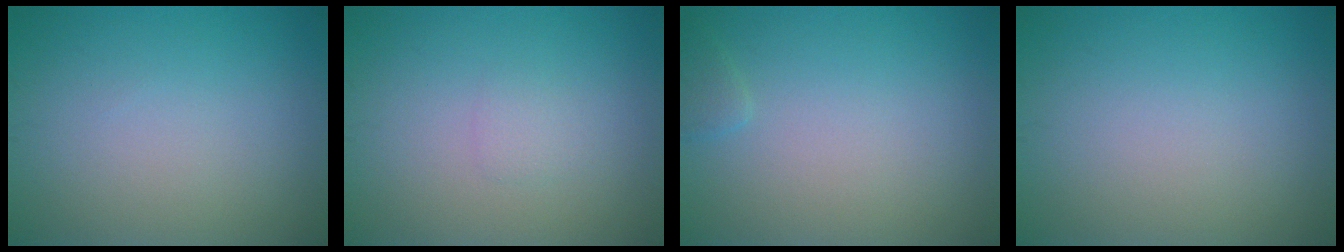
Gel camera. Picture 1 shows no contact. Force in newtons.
{"total": 0.9, "press": 0.9, "slide": 0.1}
{"total": 0.9, "press": 0.9, "slide": 0.1}
{"total": 0.0}